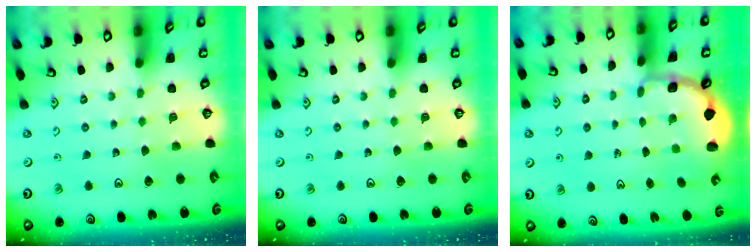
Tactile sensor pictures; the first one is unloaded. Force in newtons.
{"total": 0.0}
{"total": 2.7, "press": 2.1, "slide": 1.7}